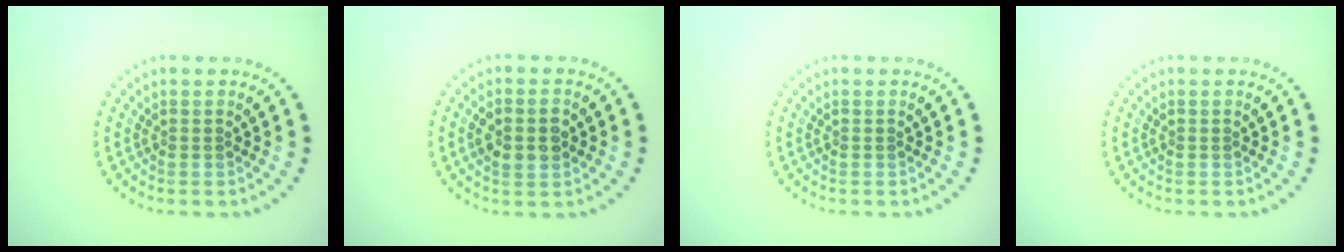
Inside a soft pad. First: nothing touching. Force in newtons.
{"total": 2.6, "press": 2.6, "slide": 0.3}
{"total": 0.0}
{"total": 0.0}